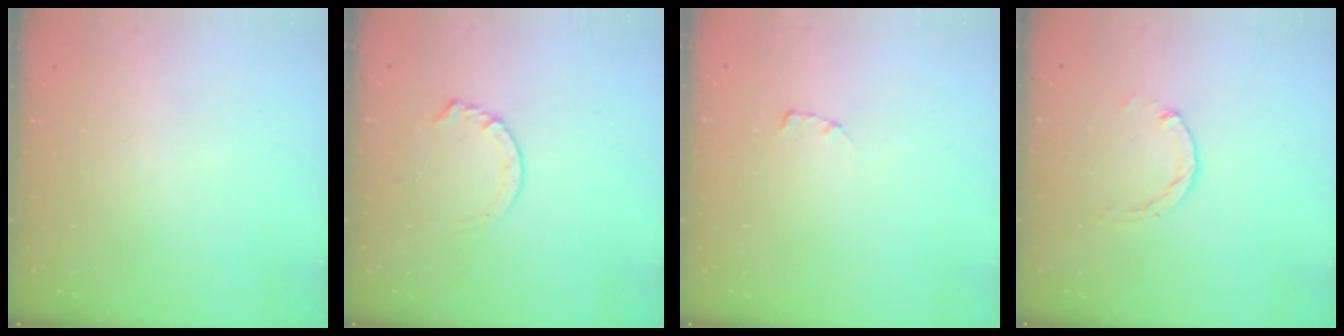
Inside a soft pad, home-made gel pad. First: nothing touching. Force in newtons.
{"total": 3.7, "press": 3.7, "slide": 0.5}
{"total": 1.7, "press": 1.7, "slide": 0.2}
{"total": 1.1, "press": 1.1, "slide": 0.2}